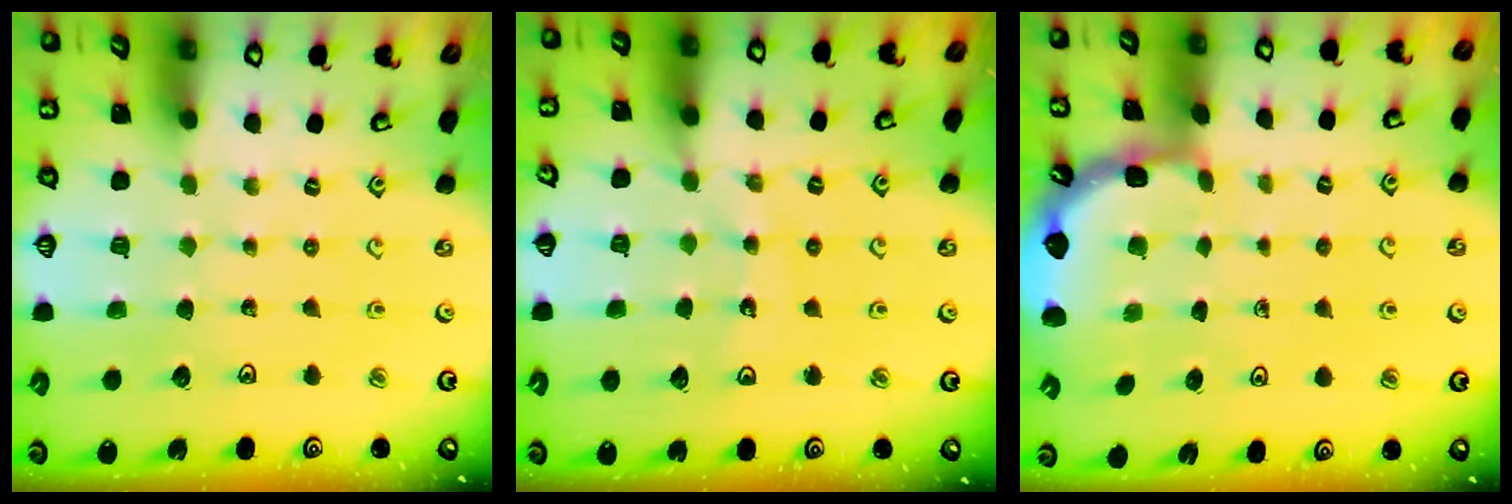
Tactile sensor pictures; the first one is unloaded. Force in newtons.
{"total": 9.8, "press": 9.7, "slide": 1.1}
{"total": 2.0, "press": 2.0, "slide": 0.2}